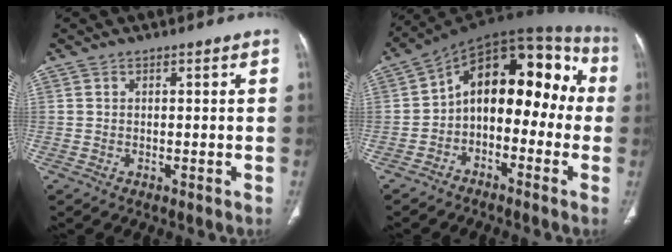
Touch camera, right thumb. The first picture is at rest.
{"total": 17.1, "force": [-1.4, 10.4, 13.5], "torque": [-0.146, 0.076, -0.037]}